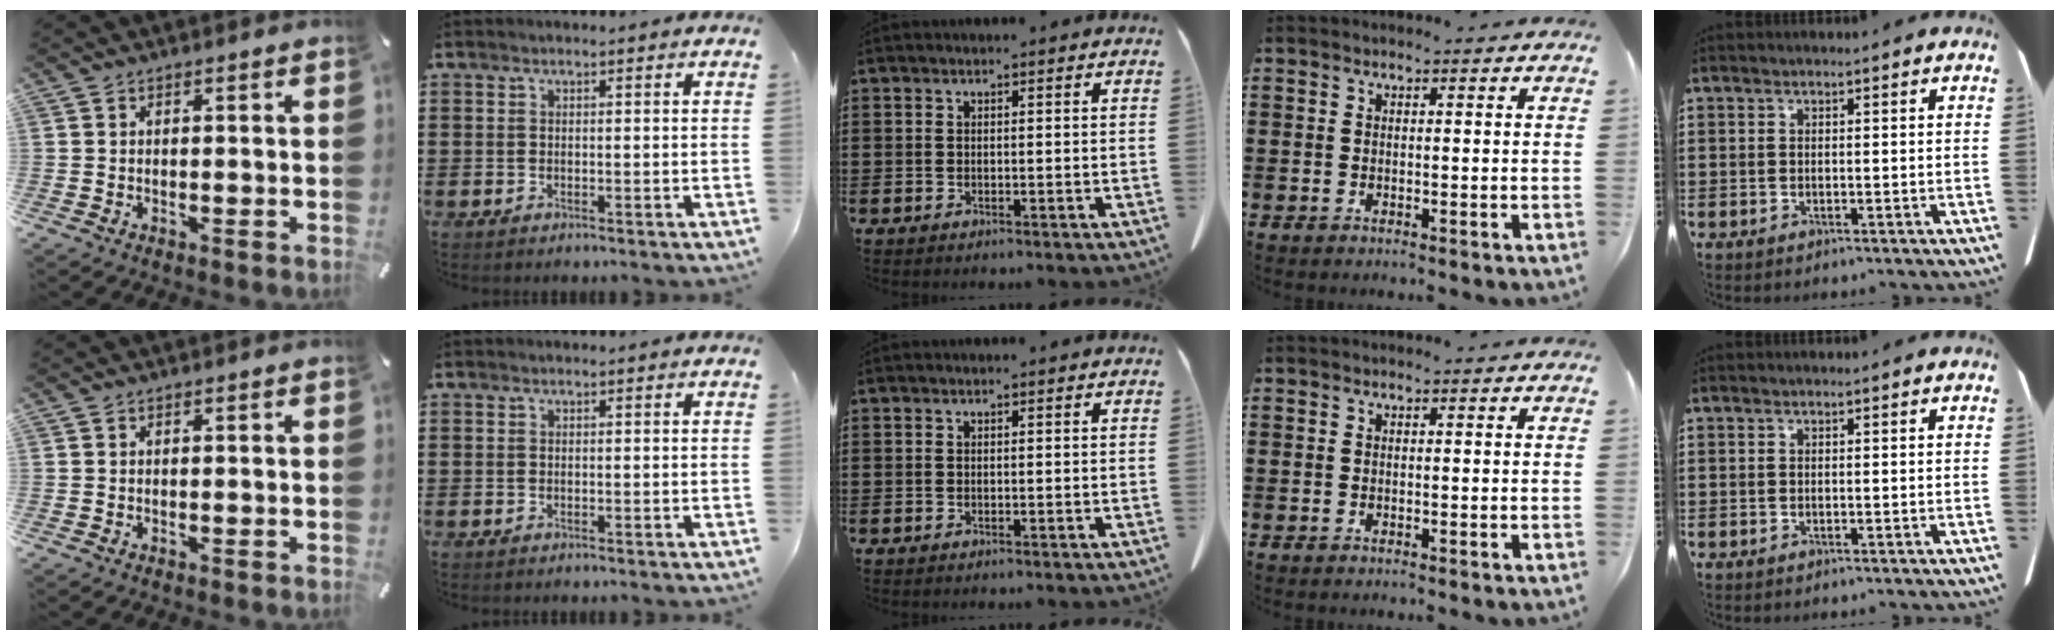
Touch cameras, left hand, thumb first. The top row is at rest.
{}